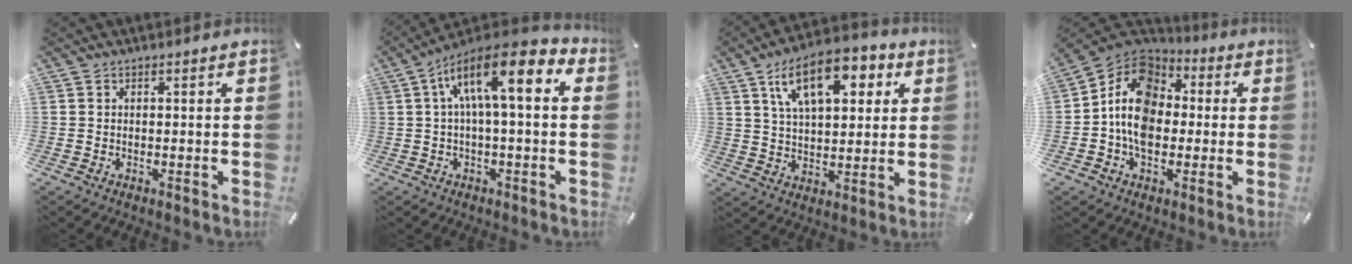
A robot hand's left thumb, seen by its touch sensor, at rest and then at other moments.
{"total": 13.5, "force": [4.0, 4.3, 12.2], "torque": [-0.208, -0.022, 0.067]}
{"total": 15.1, "force": [7.1, 7.9, 10.8], "torque": [-0.173, -0.007, 0.121]}
{"total": 12.8, "force": [-1.5, 10.3, 7.5], "torque": [-0.152, 0.017, -0.031]}